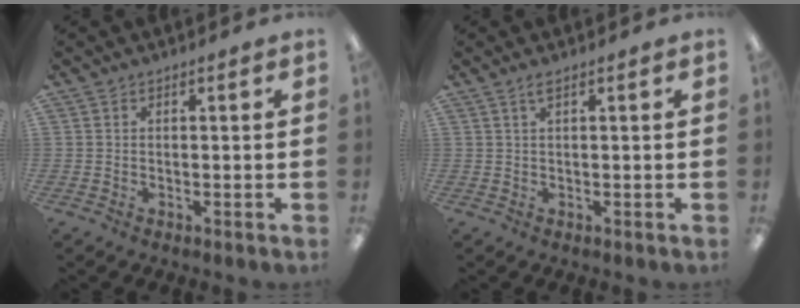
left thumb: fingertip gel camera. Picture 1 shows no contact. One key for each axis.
{"total": 1.3, "fx": 0.8, "fy": 0.1, "fz": 1.0, "tx": -0.022, "ty": 0.002, "tz": 0.013}